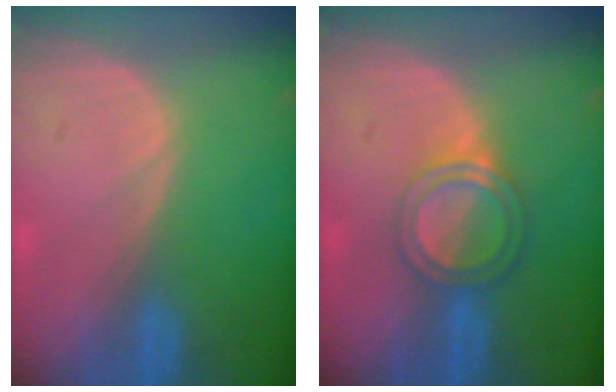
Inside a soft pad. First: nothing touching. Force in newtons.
{"total": 5.2, "press": 4.7, "slide": 2.2}